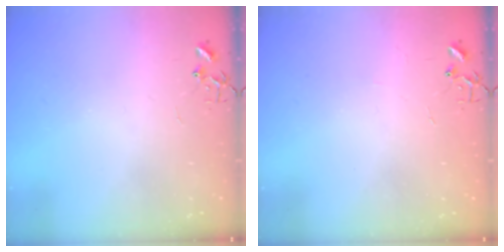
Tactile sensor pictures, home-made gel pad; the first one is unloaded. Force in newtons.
{"total": 1.8, "press": 1.8, "slide": 0.3}